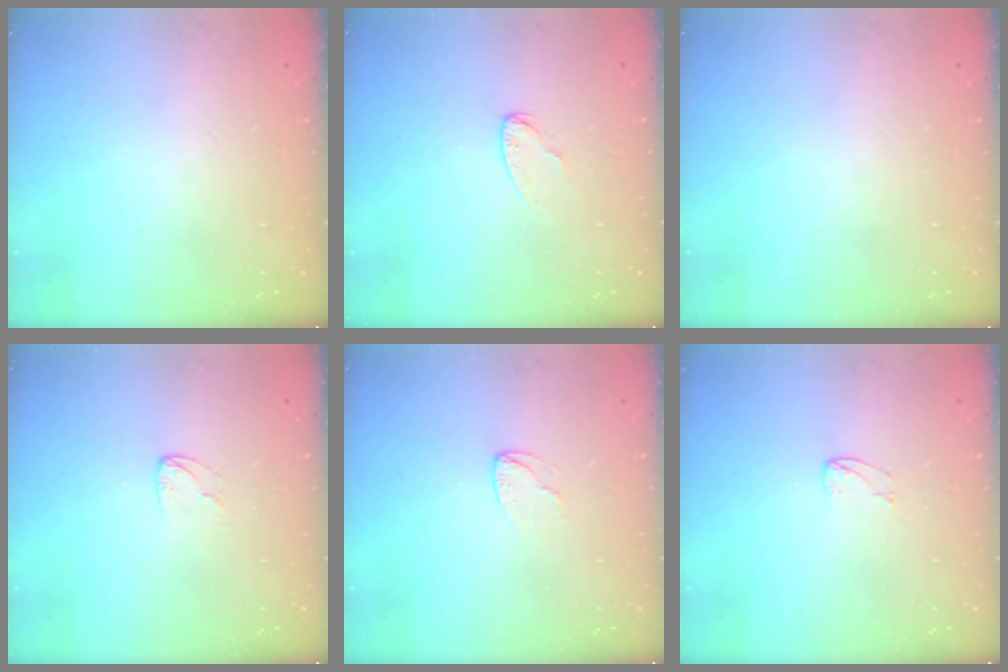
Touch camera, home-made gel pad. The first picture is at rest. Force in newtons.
{"total": 4.5, "press": 4.5, "slide": 0.4}
{"total": 0.0}
{"total": 3.8, "press": 3.8, "slide": 0.3}
{"total": 4.6, "press": 4.5, "slide": 0.2}
{"total": 2.9, "press": 2.9, "slide": 0.2}